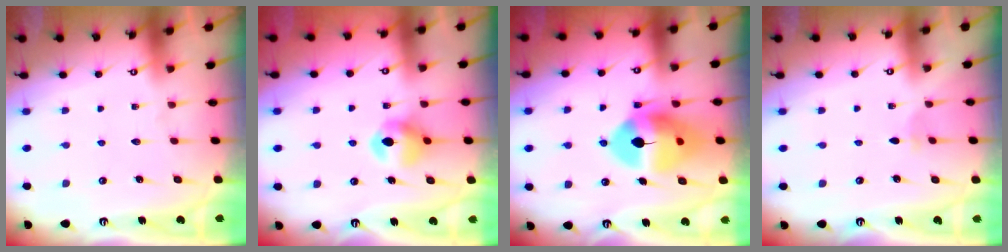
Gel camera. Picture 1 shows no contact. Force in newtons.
{"total": 7.9, "press": 7.8, "slide": 0.6}
{"total": 14.7, "press": 14.6, "slide": 2.3}
{"total": 1.4, "press": 1.4, "slide": 0.3}